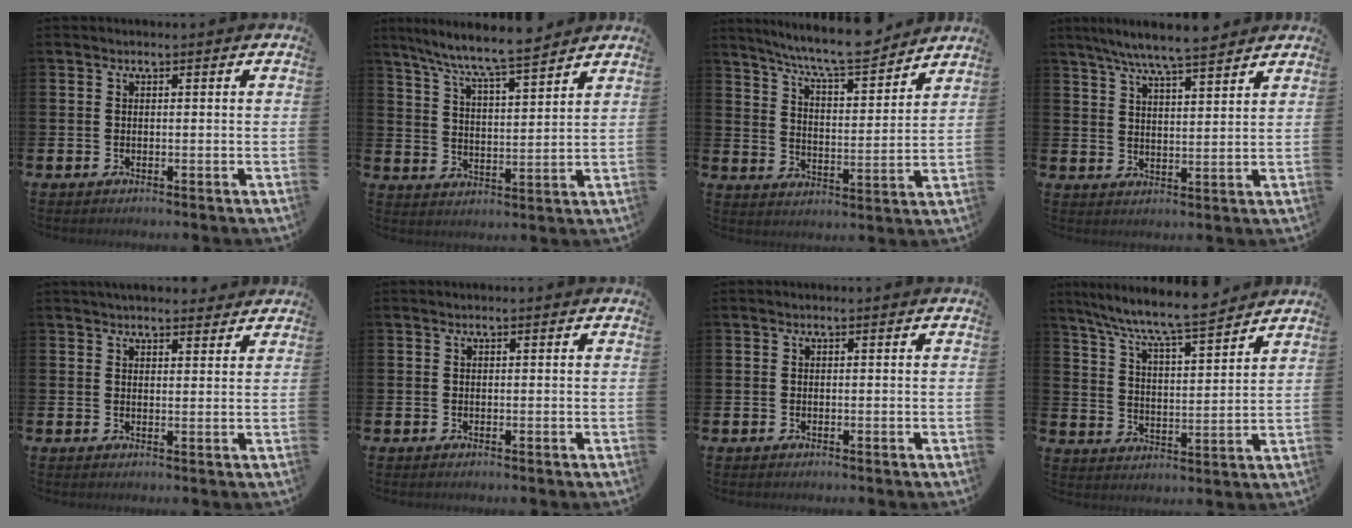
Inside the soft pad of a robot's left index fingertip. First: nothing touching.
{"total": 8.1, "force": [7.6, 0.0, 2.8], "torque": [-0.081, -0.047, 0.133]}
{"total": 8.7, "force": [8.2, 0.5, 2.9], "torque": [-0.077, -0.054, 0.144]}
{"total": 7.2, "force": [6.7, 0.3, 2.5], "torque": [-0.061, -0.026, 0.120]}
{"total": 3.3, "force": [3.2, 0.6, 0.2], "torque": [0.001, -0.017, 0.056]}
{"total": 0.0}
{"total": 0.0}
{"total": 8.5, "force": [8.1, 0.0, 2.6], "torque": [-0.082, -0.057, 0.141]}